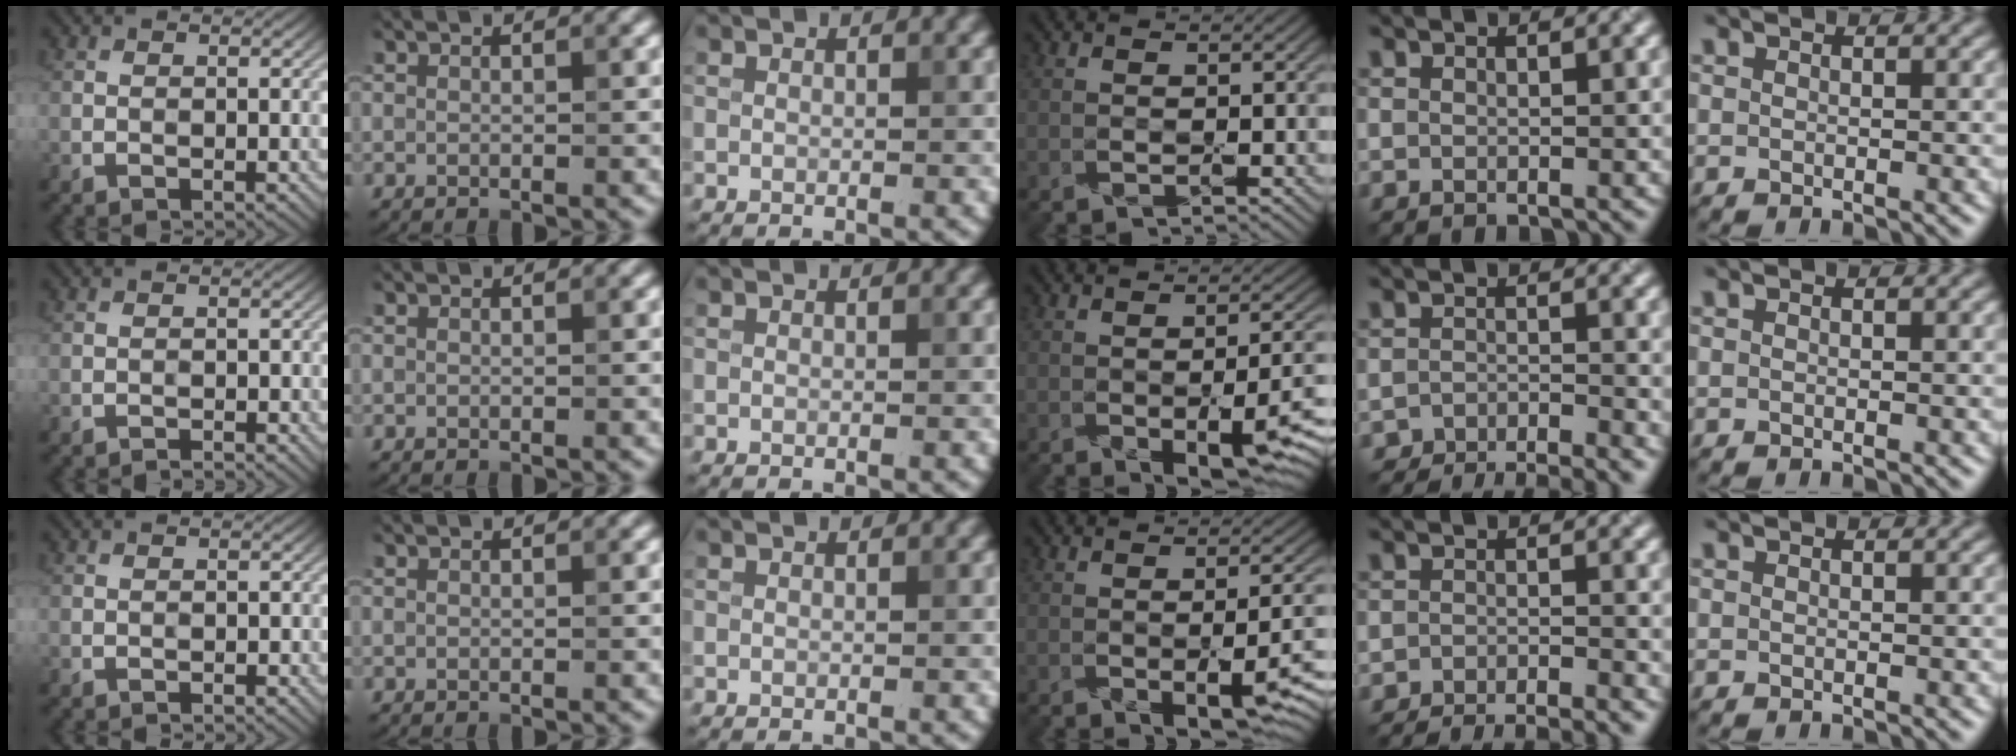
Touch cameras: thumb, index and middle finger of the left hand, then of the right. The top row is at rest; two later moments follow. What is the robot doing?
{"motion": "peel", "object": "plastic wrap"}